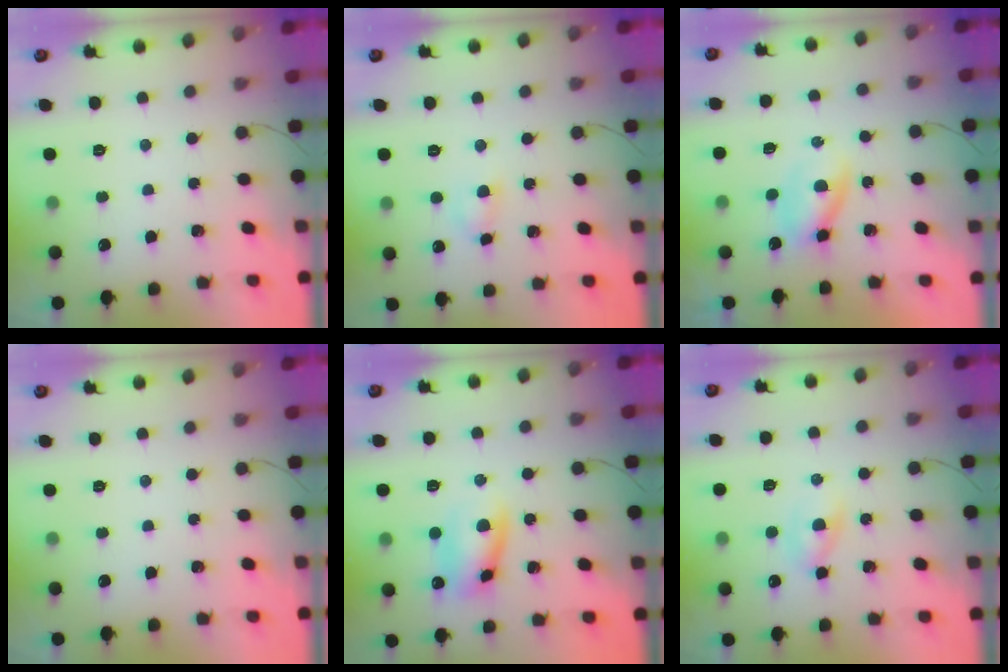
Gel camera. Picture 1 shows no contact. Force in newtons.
{"total": 3.9, "press": 3.6, "slide": 1.4}
{"total": 3.2, "press": 3.0, "slide": 1.2}
{"total": 0.0}
{"total": 10.2, "press": 10.1, "slide": 1.1}
{"total": 3.5, "press": 3.4, "slide": 0.9}